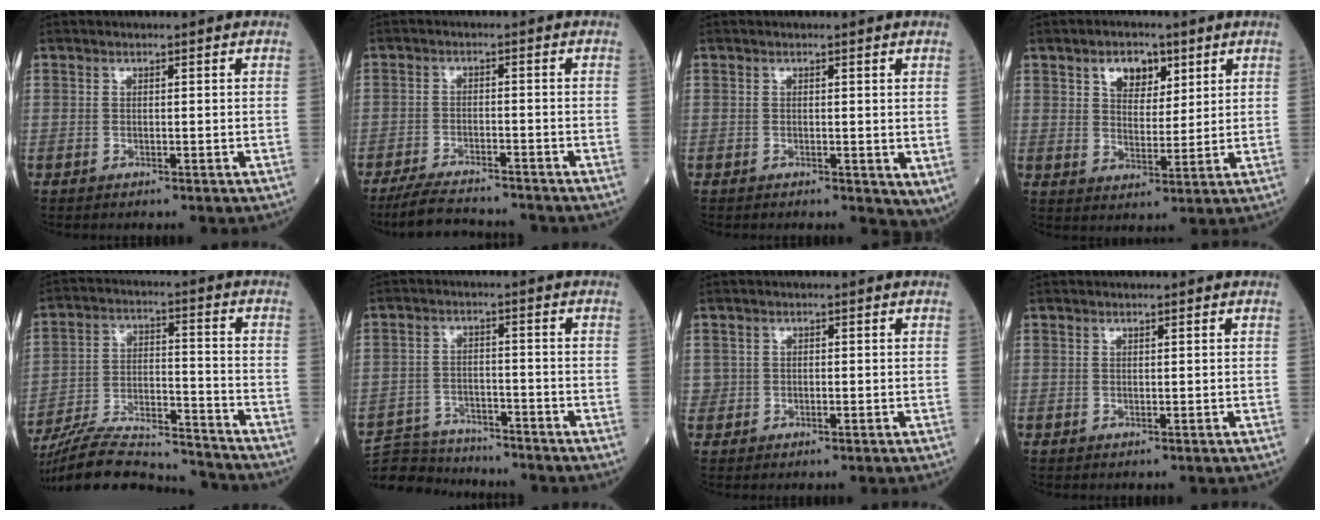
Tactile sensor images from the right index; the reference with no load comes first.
{"total": 8.0, "force": [-7.4, 1.0, 2.8], "torque": [-0.050, -0.012, -0.123]}
{"total": 2.5, "force": [-0.1, 1.7, 1.8], "torque": [-0.021, -0.002, -0.001]}
{"total": 5.9, "force": [3.1, 3.4, 3.6], "torque": [-0.057, 0.008, 0.054]}
{"total": 15.7, "force": [-14.9, 2.0, 4.3], "torque": [-0.082, 0.012, -0.237]}
{"total": 10.1, "force": [-9.7, 2.4, 1.2], "torque": [-0.019, 0.012, -0.156]}
{"total": 1.2, "force": [-0.1, 1.1, 0.3], "torque": [-0.003, 0.003, 0.001]}
{"total": 0.0}